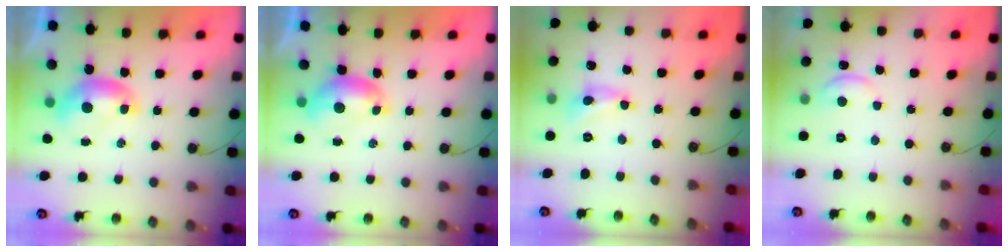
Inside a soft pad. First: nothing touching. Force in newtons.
{"total": 1.0, "press": 0.4, "slide": 0.9}
{"total": 2.5, "press": 2.5, "slide": 0.3}
{"total": 0.0}